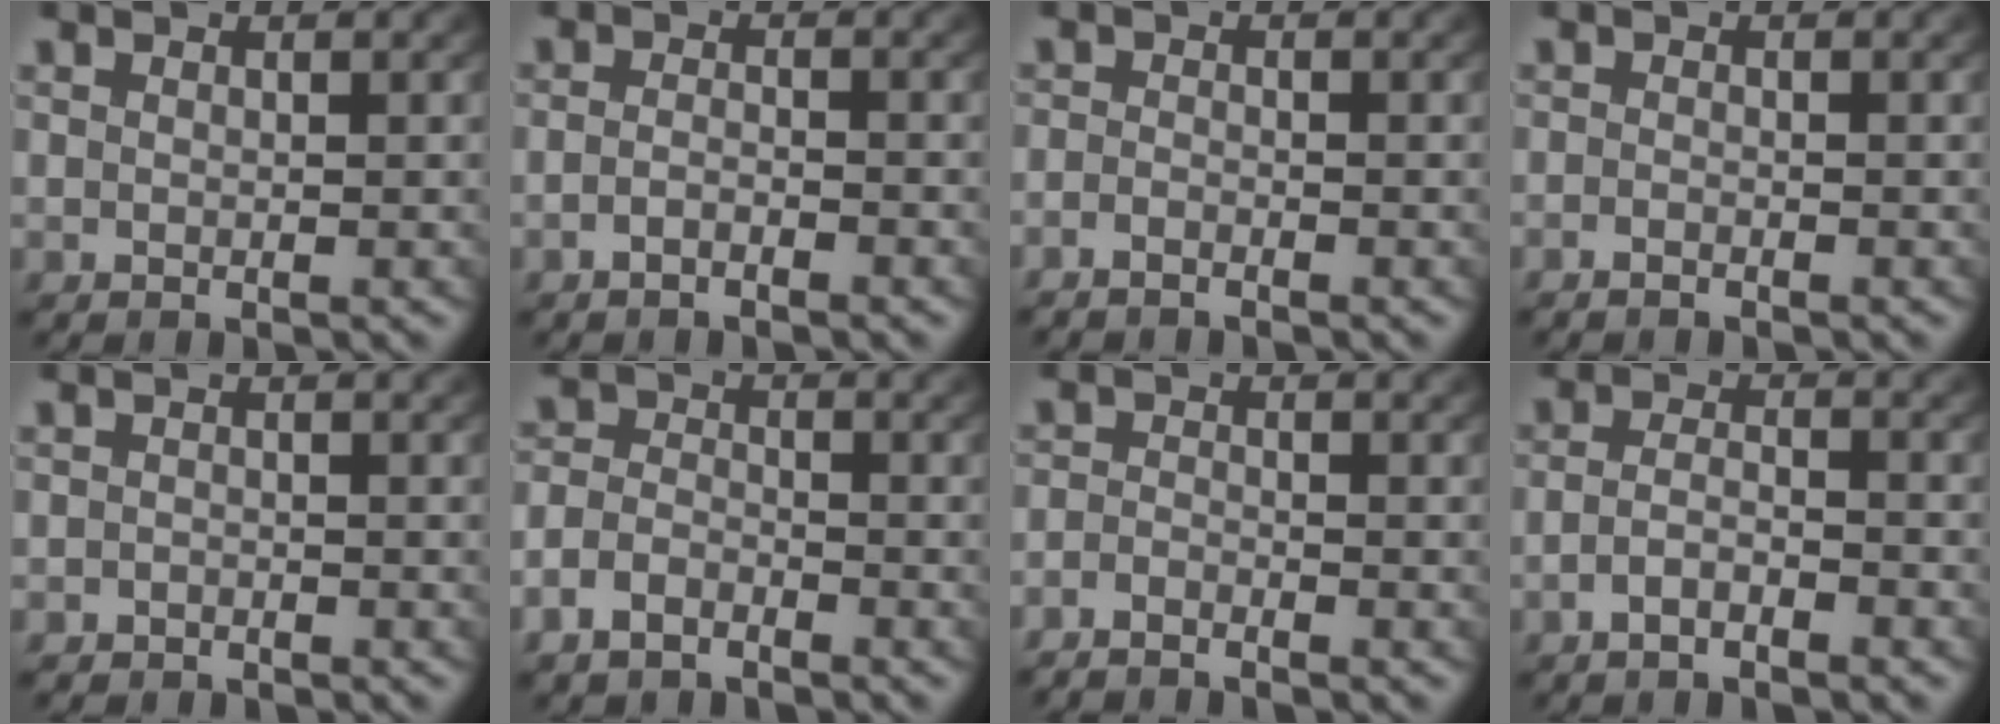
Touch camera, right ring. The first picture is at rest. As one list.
[{"total": 1.5, "force": [-1.4, 0.1, 0.6], "torque": [-0.013, -0.008, -0.024]}, {"total": 1.5, "force": [-1.5, 0.4, 0.2], "torque": [-0.016, -0.013, -0.024]}, {"total": 1.0, "force": [-1.0, 0.1, 0.1], "torque": [-0.013, -0.008, -0.015]}, {"total": 1.3, "force": [-1.1, 0.5, -0.4], "torque": [-0.001, -0.017, -0.011]}, {"total": 3.7, "force": [-2.5, 2.5, 1.0], "torque": [-0.029, -0.017, -0.042]}, {"total": 2.3, "force": [-2.2, 0.7, 0.1], "torque": [-0.014, -0.016, -0.036]}, {"total": 2.6, "force": [-2.0, 0.8, 1.4], "torque": [-0.027, -0.009, -0.033]}]